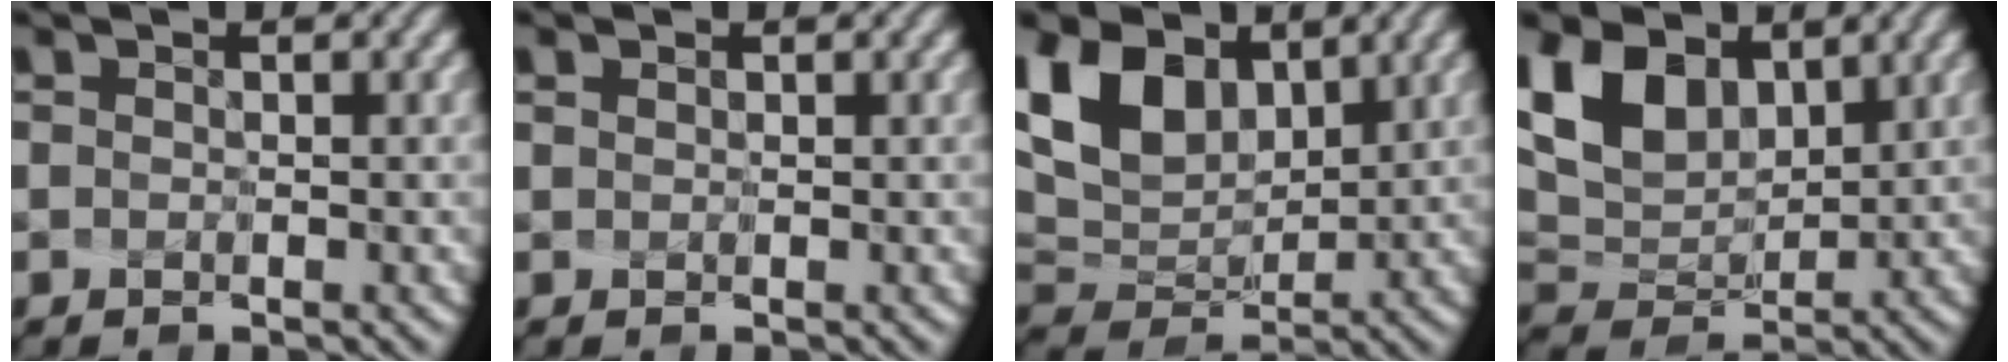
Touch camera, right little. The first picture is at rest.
{"total": 0.0}
{"total": 7.2, "force": [3.4, 4.6, 4.4], "torque": [-0.115, 0.006, 0.069]}
{"total": 6.4, "force": [3.2, 4.0, 3.9], "torque": [-0.107, 0.004, 0.070]}